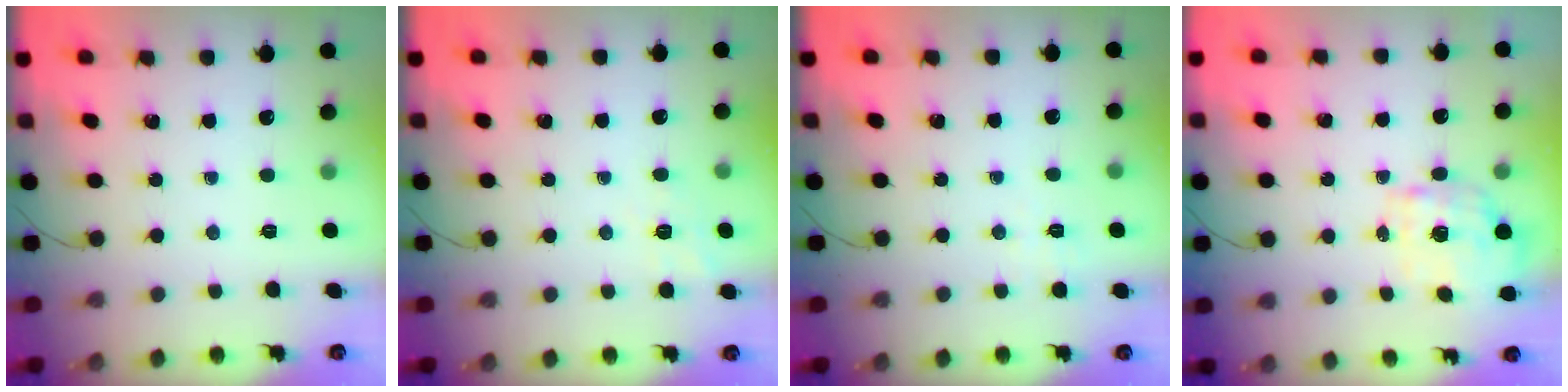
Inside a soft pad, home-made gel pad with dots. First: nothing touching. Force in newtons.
{"total": 2.3, "press": 0.9, "slide": 2.1}
{"total": 1.4, "press": 0.5, "slide": 1.3}
{"total": 2.0, "press": 1.8, "slide": 1.0}